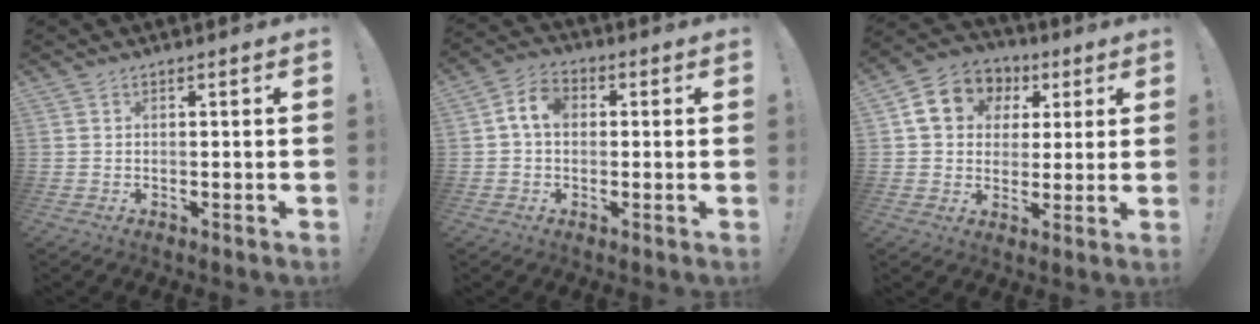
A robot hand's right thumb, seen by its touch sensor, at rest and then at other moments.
{"total": 6.9, "force": [0.6, 4.8, 4.9], "torque": [-0.088, 0.019, 0.017]}
{"total": 12.4, "force": [4.5, 10.3, 5.4], "torque": [-0.073, -0.013, 0.089]}